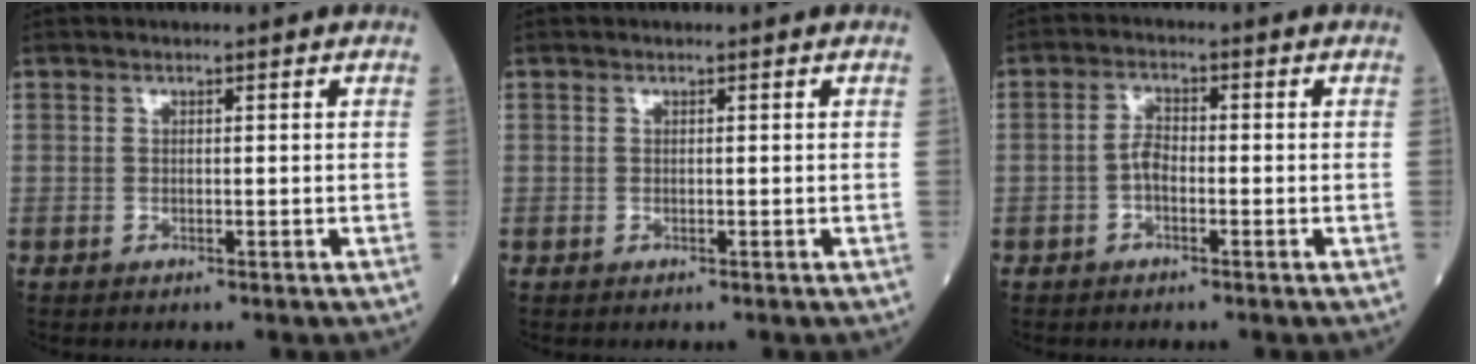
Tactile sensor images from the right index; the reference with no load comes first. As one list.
[{"total": 0.0}, {"total": 2.5, "force": [-0.9, 1.1, 2.1], "torque": [-0.037, 0.004, -0.018]}]